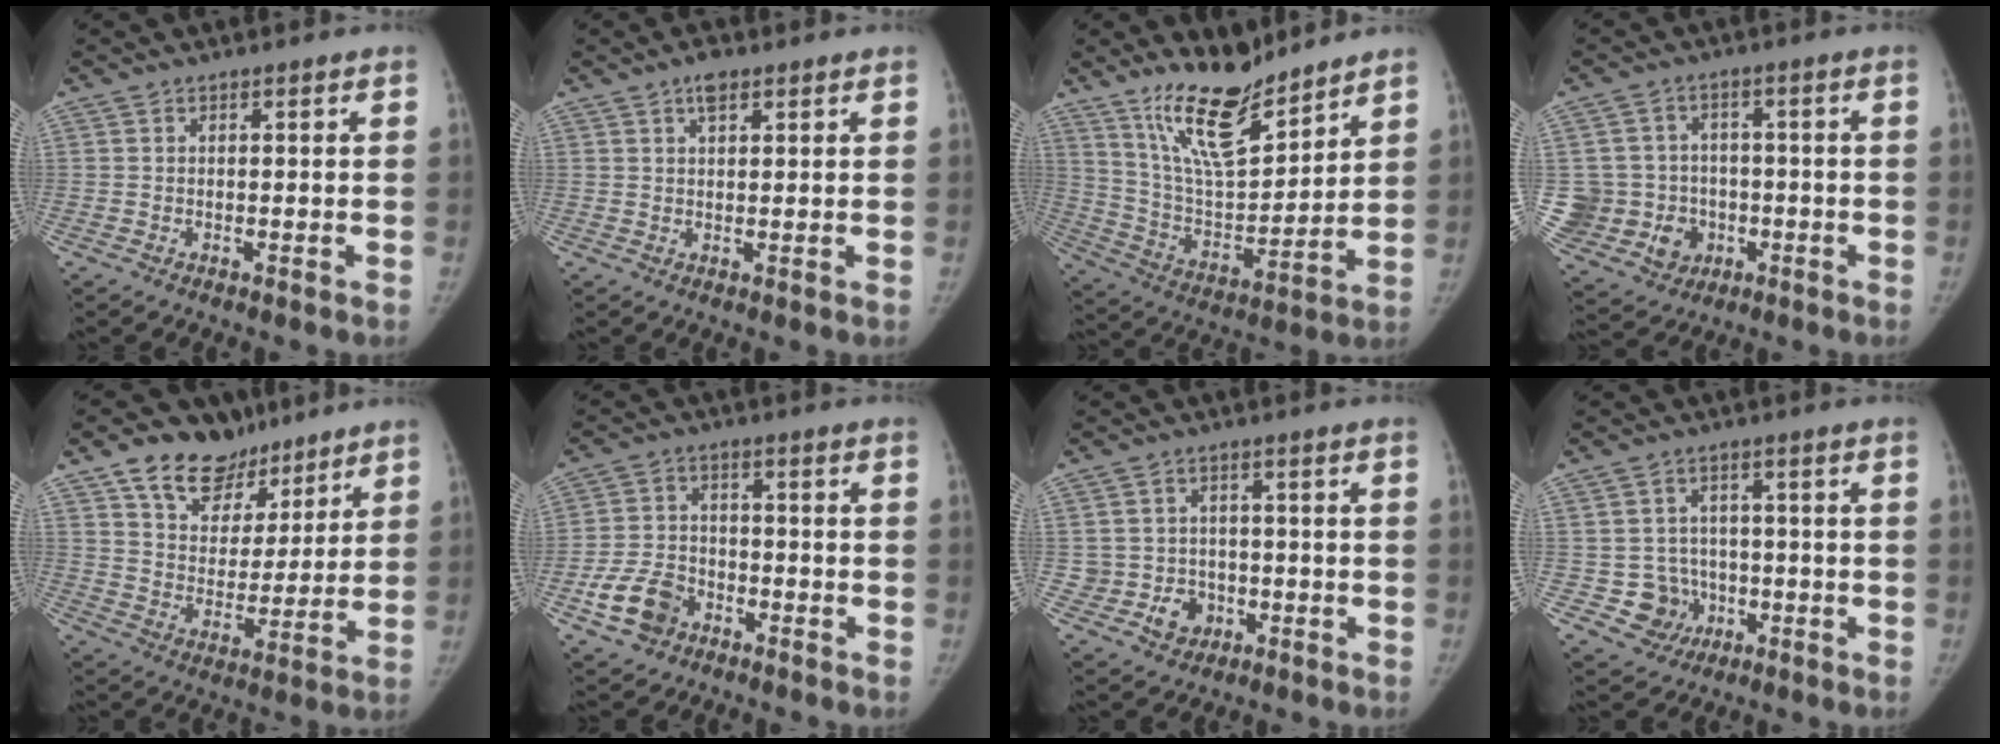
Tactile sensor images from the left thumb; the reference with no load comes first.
{"total": 2.9, "force": [1.7, 1.4, 1.9], "torque": [-0.024, -0.004, 0.028]}
{"total": 15.8, "force": [12.4, 4.9, 8.6], "torque": [-0.119, -0.085, 0.233]}
{"total": 14.6, "force": [-2.1, 13.6, 5.1], "torque": [-0.105, 0.027, -0.014]}
{"total": 15.3, "force": [10.2, 9.9, 5.5], "torque": [-0.044, -0.046, 0.175]}
{"total": 8.6, "force": [-4.3, 6.2, 4.0], "torque": [-0.068, 0.023, -0.077]}
{"total": 6.2, "force": [-1.8, 5.8, 1.6], "torque": [0.008, 0.014, -0.021]}
{"total": 6.7, "force": [-1.6, 6.4, 0.9], "torque": [0.018, 0.014, -0.018]}